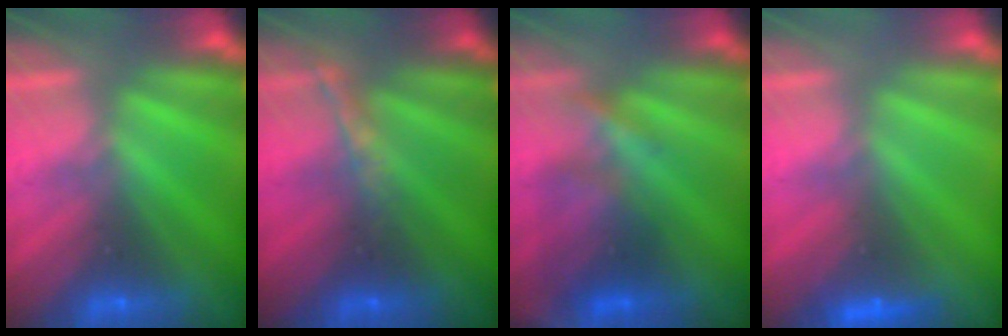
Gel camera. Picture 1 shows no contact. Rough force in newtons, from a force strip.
{"total": 1.6}
{"total": 3.5}
{"total": 2.4}